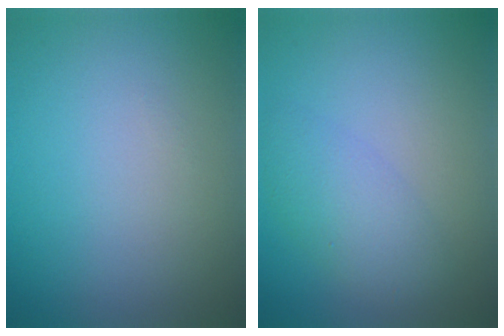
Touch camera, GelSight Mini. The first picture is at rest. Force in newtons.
{"total": 1.9, "press": 1.9, "slide": 0.2}